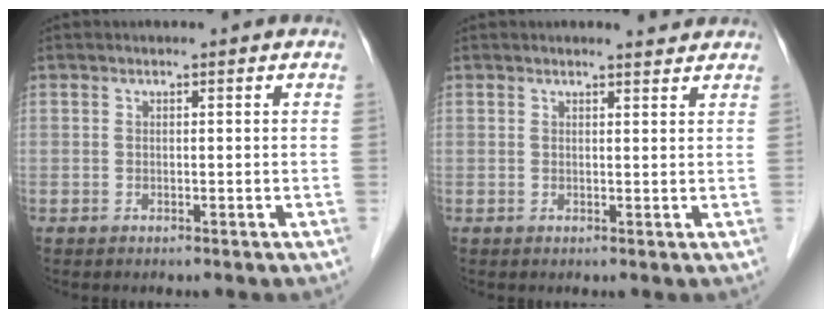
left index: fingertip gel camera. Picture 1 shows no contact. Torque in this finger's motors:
{"motor_torque": [0.56, -0.55, 0.20, 0.02]}